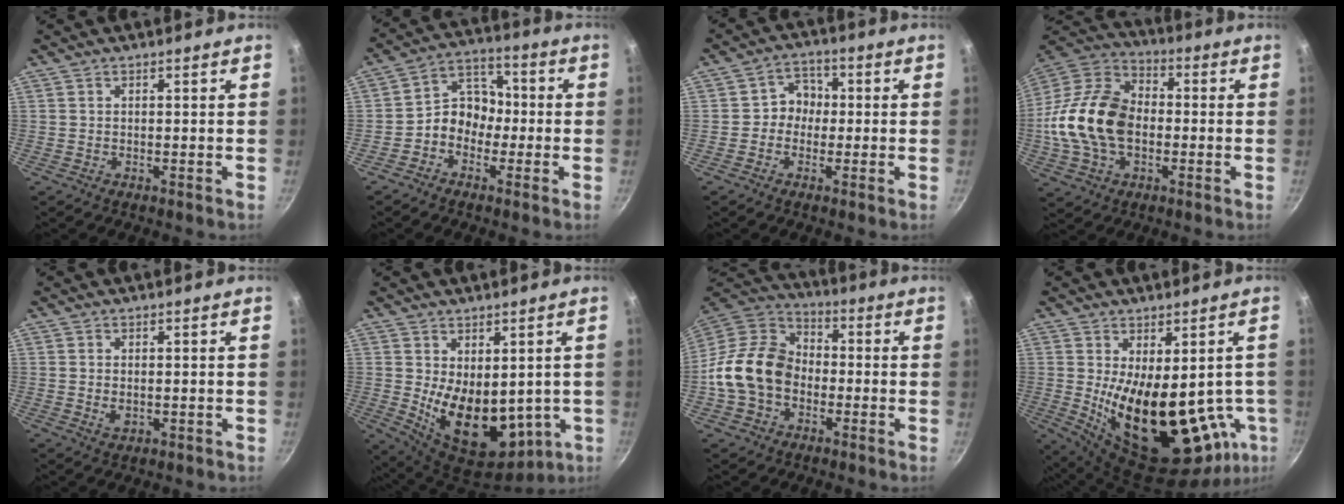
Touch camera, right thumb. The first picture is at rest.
{"total": 8.3, "force": [-2.0, 6.8, 4.3], "torque": [-0.028, 0.041, -0.054]}
{"total": 5.3, "force": [-0.4, 4.8, 2.2], "torque": [0.006, 0.017, -0.019]}
{"total": 19.5, "force": [-1.8, 13.2, 14.3], "torque": [-0.253, 0.036, -0.045]}
{"total": 2.4, "force": [-0.1, 1.6, 1.8], "torque": [-0.030, -0.003, 0.001]}
{"total": 16.0, "force": [-0.2, 9.9, 12.6], "torque": [-0.171, -0.041, 0.031]}
{"total": 15.4, "force": [-2.8, 11.8, 9.4], "torque": [-0.139, 0.040, -0.070]}
{"total": 23.4, "force": [-2.3, 11.8, 20.1], "torque": [-0.256, -0.038, 0.002]}